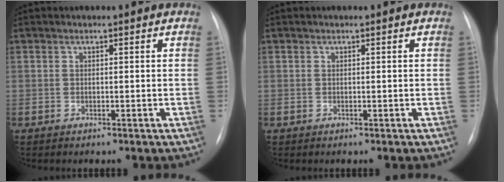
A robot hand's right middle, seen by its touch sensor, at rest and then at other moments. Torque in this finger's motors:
{"motor_torque": [-0.05, 0.05, -0.02, 0.00]}